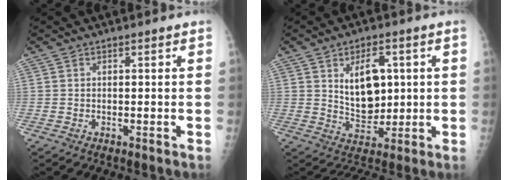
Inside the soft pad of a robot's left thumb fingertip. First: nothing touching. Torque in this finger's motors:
{"motor_torque": [0.56, 0.57, 0.07, 0.05, 0.05]}